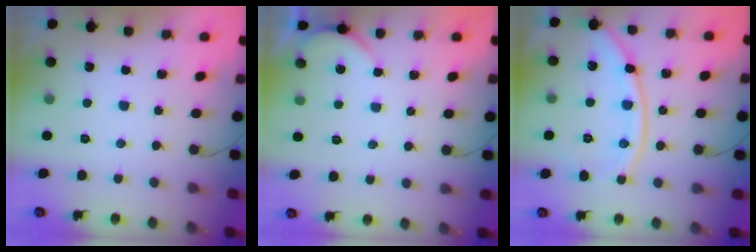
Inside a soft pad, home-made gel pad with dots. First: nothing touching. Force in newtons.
{"total": 2.6, "press": 2.5, "slide": 0.5}
{"total": 12.8, "press": 12.8, "slide": 0.9}